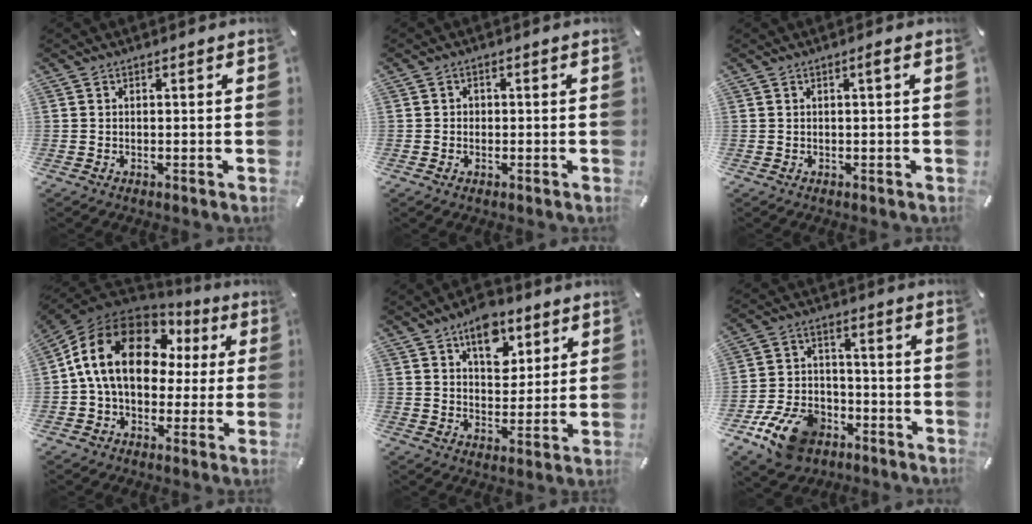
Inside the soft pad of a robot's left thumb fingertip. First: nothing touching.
{"total": 1.6, "force": [-0.6, 1.4, 0.4], "torque": [-0.009, 0.006, -0.015]}
{"total": 1.3, "force": [0.2, -0.1, 1.3], "torque": [-0.024, -0.001, 0.003]}
{"total": 18.9, "force": [3.5, 13.8, 12.4], "torque": [-0.256, 0.005, 0.062]}
{"total": 10.2, "force": [5.9, 6.5, 5.2], "torque": [-0.059, -0.029, 0.101]}
{"total": 14.1, "force": [-8.0, 9.2, 7.1], "torque": [-0.115, 0.056, -0.139]}